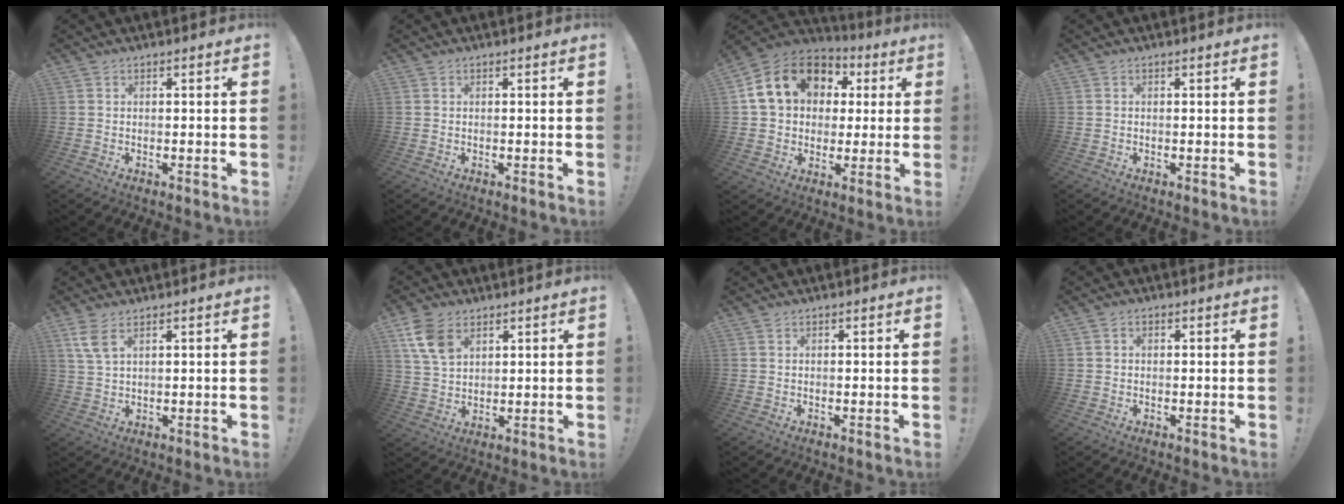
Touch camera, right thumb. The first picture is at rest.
{"total": 0.0}
{"total": 16.7, "force": [5.7, 13.0, 8.8], "torque": [-0.135, -0.011, 0.118]}
{"total": 0.0}
{"total": 5.3, "force": [2.9, 1.8, 4.1], "torque": [-0.077, -0.008, 0.054]}
{"total": 9.6, "force": [5.0, 6.0, 5.6], "torque": [-0.105, -0.011, 0.098]}
{"total": 0.0}
{"total": 1.0, "force": [-0.1, 0.9, 0.5], "torque": [-0.003, 0.001, -0.002]}